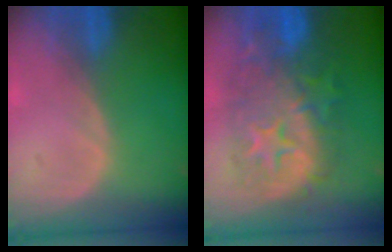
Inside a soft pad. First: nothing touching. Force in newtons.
{"total": 12.0, "press": 11.9, "slide": 1.2}